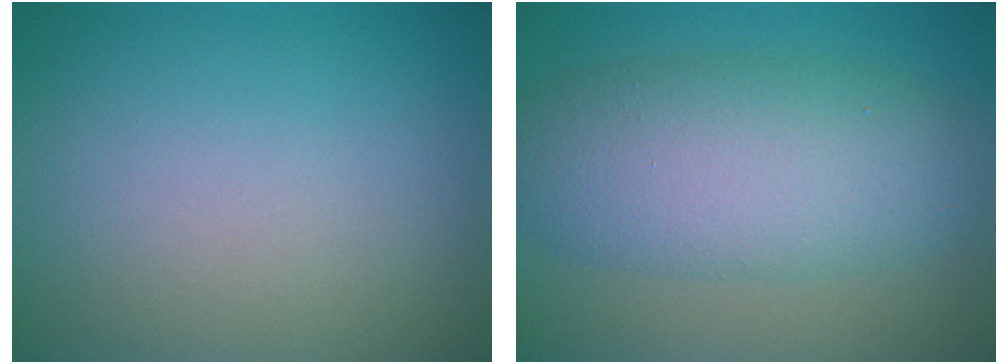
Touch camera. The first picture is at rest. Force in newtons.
{"total": 8.1, "press": 8.1, "slide": 0.1}